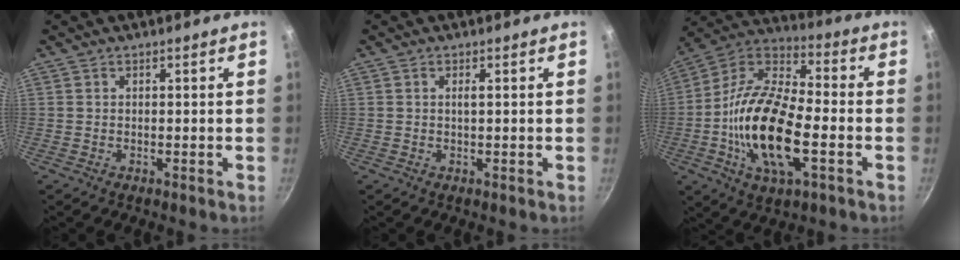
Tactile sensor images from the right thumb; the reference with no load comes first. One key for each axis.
{"total": 0.8, "fx": 0.2, "fy": 0.1, "fz": 0.8, "tx": -0.017, "ty": 0.001, "tz": 0.003}
{"total": 21.1, "fx": -4.6, "fy": 9.4, "fz": 18.3, "tx": -0.345, "ty": 0.028, "tz": -0.104}